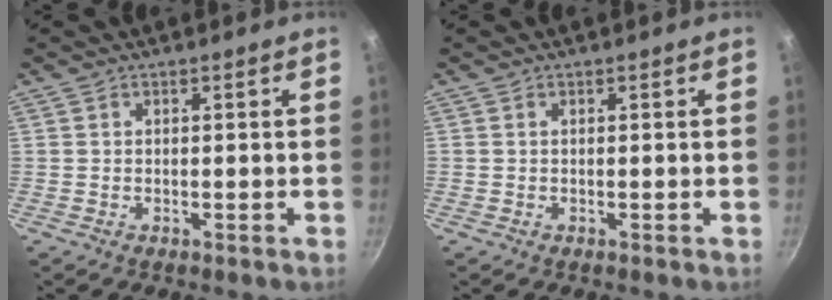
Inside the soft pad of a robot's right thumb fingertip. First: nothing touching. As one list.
[{"total": 0.0}]